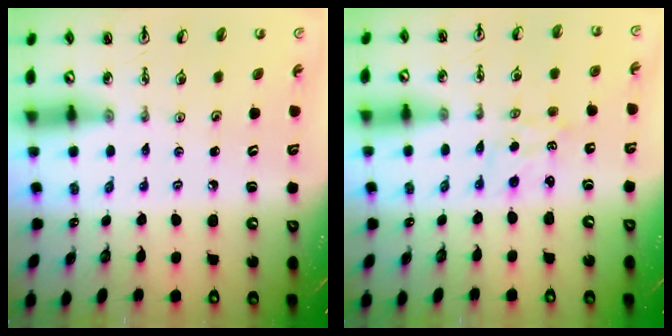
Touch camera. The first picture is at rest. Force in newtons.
{"total": 0.9, "press": 0.7, "slide": 0.5}